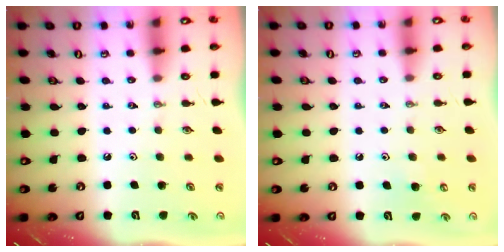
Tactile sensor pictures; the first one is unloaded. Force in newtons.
{"total": 5.0, "press": 4.9, "slide": 0.3}